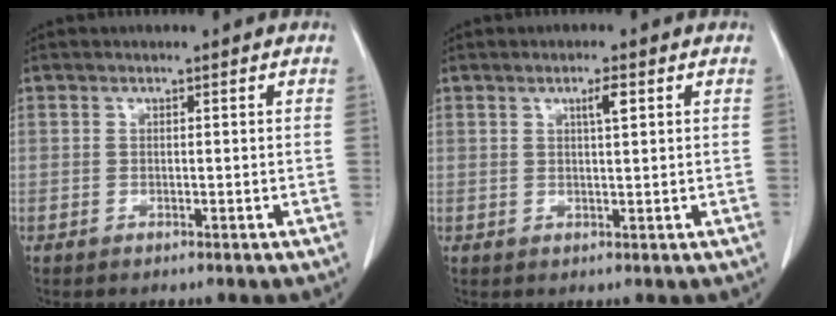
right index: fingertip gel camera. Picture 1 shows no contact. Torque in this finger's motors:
{"motor_torque": [0.19, 0.10, 0.04, 0.01]}